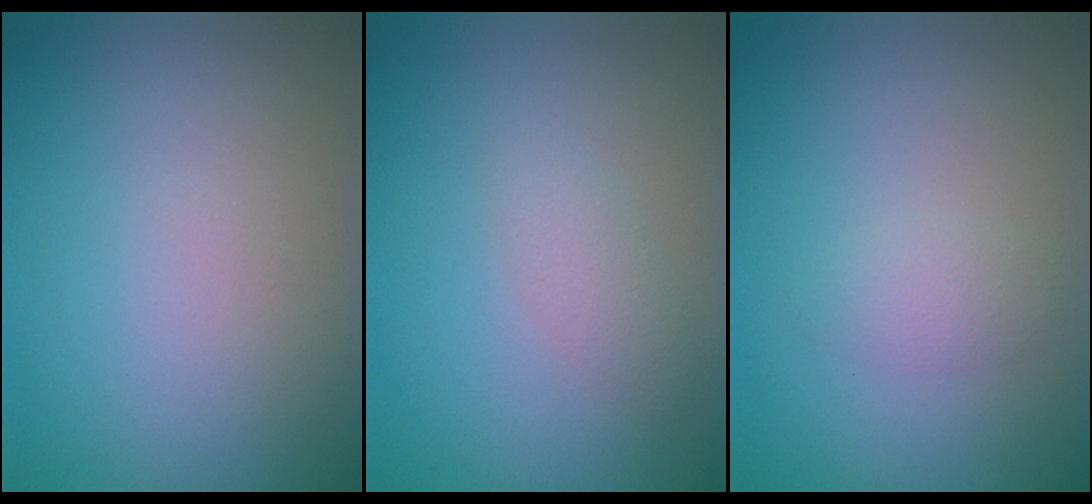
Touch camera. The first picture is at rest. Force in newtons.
{"total": 1.4, "press": 1.4, "slide": 0.1}
{"total": 1.4, "press": 1.4, "slide": 0.0}